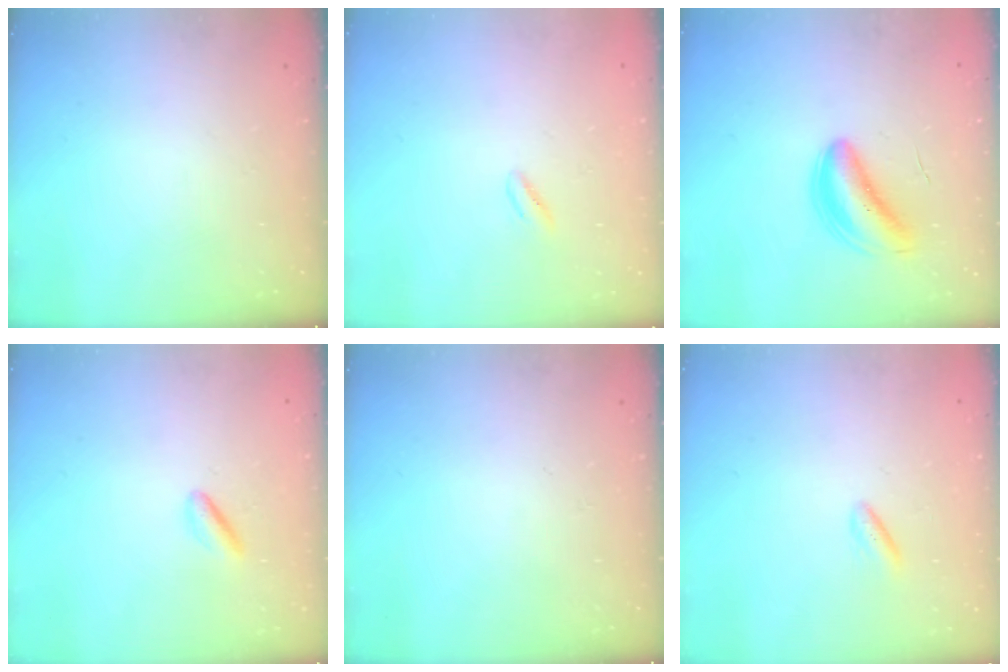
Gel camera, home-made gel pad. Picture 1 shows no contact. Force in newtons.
{"total": 1.9, "press": 1.7, "slide": 0.8}
{"total": 5.7, "press": 5.5, "slide": 1.5}
{"total": 2.8, "press": 2.7, "slide": 0.8}
{"total": 0.0}
{"total": 2.0, "press": 1.8, "slide": 1.0}